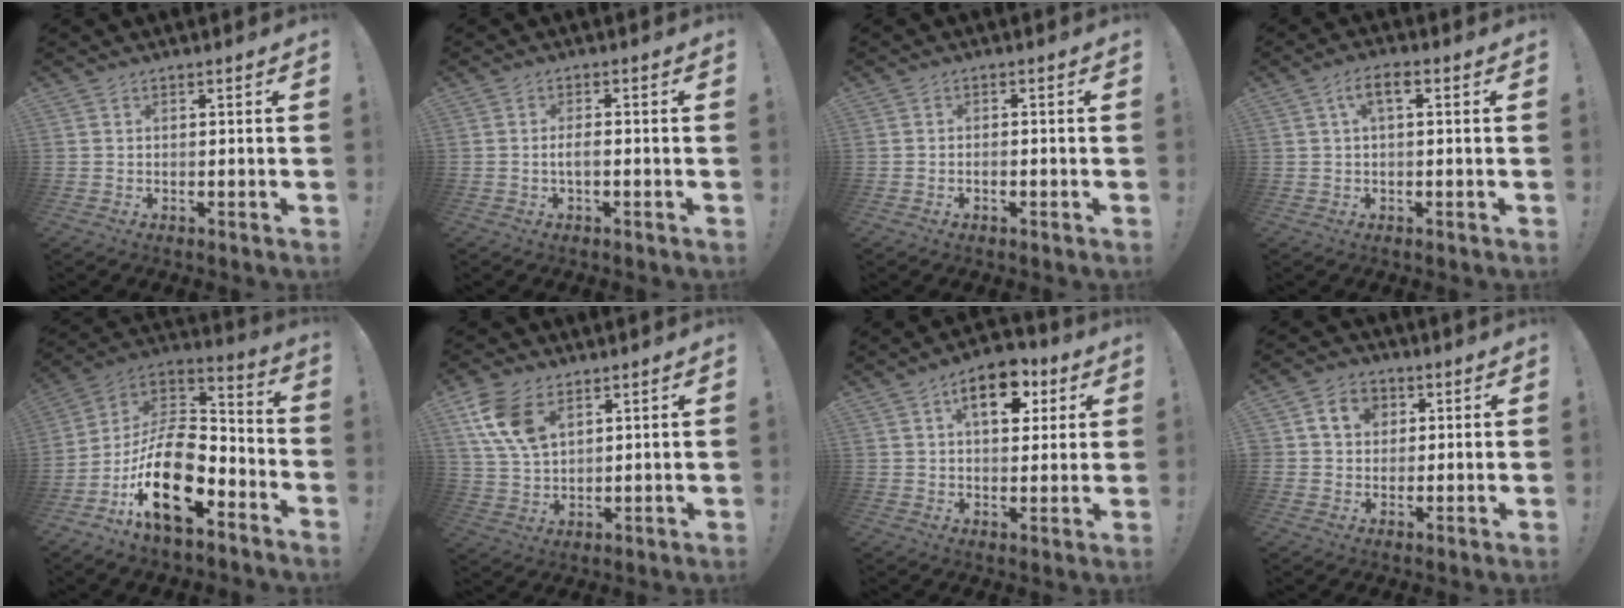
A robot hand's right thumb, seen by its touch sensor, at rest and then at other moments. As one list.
[{"total": 3.1, "force": [-0.9, 0.8, 2.9], "torque": [-0.062, 0.003, -0.017]}, {"total": 1.0, "force": [-0.9, 0.2, 0.3], "torque": [-0.006, -0.001, -0.016]}, {"total": 4.5, "force": [0.7, 1.7, 4.1], "torque": [-0.074, 0.010, 0.011]}, {"total": 21.9, "force": [-8.5, 11.5, 16.6], "torque": [-0.314, 0.040, -0.138]}, {"total": 12.1, "force": [5.9, 7.2, 7.8], "torque": [-0.159, -0.010, 0.115]}, {"total": 12.2, "force": [5.1, 7.3, 8.4], "torque": [-0.112, -0.007, 0.087]}, {"total": 7.7, "force": [2.6, 6.4, 3.4], "torque": [-0.054, 0.002, 0.051]}]